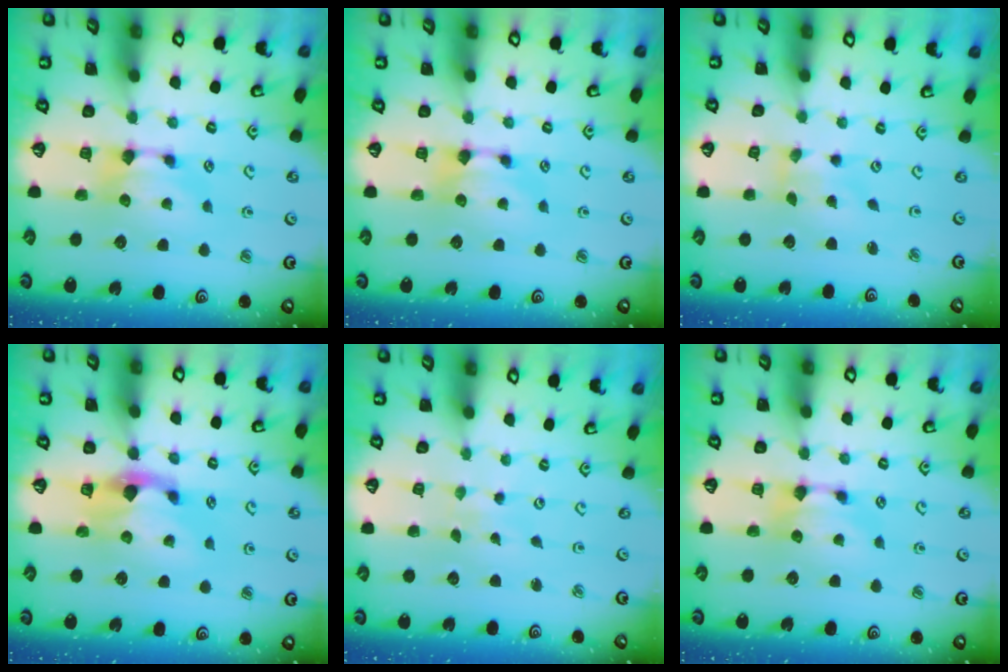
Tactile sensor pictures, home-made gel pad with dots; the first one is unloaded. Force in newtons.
{"total": 0.0}
{"total": 2.0, "press": 1.7, "slide": 1.0}
{"total": 2.2, "press": 1.8, "slide": 1.3}
{"total": 5.1, "press": 5.0, "slide": 0.3}
{"total": 0.0}